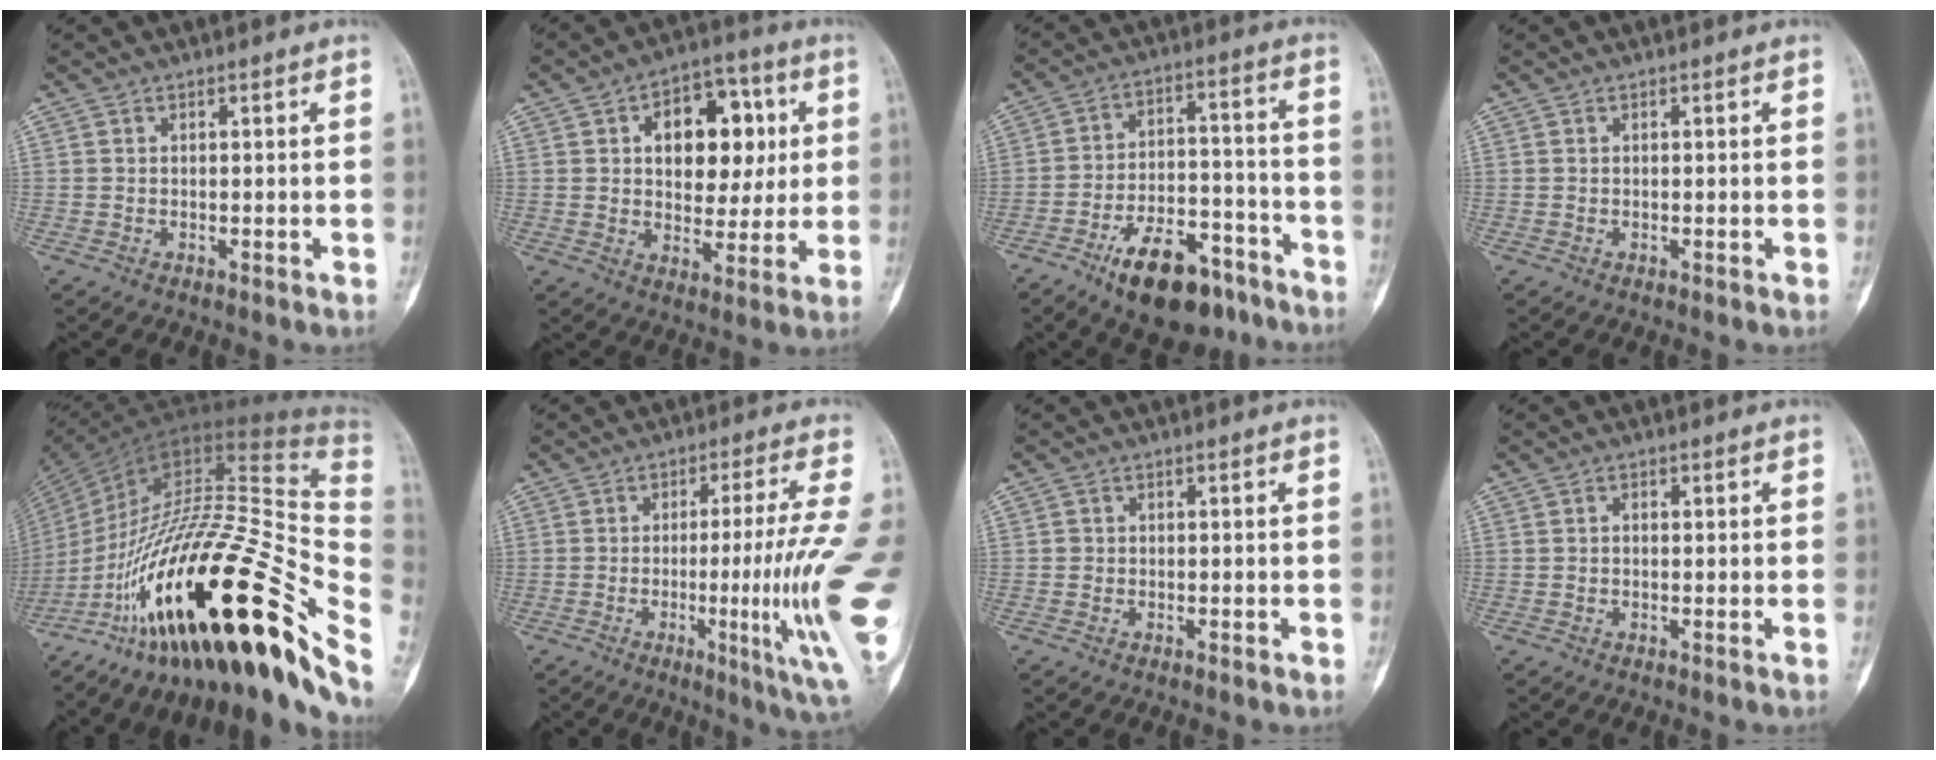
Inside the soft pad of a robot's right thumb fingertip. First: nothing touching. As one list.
[{"total": 15.2, "force": [3.7, 9.8, 11.1], "torque": [-0.104, 0.007, 0.054]}, {"total": 15.9, "force": [-10.2, 7.4, 9.8], "torque": [-0.134, 0.078, -0.157]}, {"total": 0.0}, {"total": 43.4, "force": [-17.0, 12.3, 38.1], "torque": [-0.521, 0.066, -0.275]}, {"total": 16.5, "force": [-2.2, 0.1, 16.4], "torque": [-0.232, -0.011, -0.029]}, {"total": 0.6, "force": [0.0, 0.6, 0.1], "torque": [0.002, 0.004, 0.000]}, {"total": 0.5, "force": [0.0, 0.3, 0.5], "torque": [-0.010, -0.001, -0.003]}]